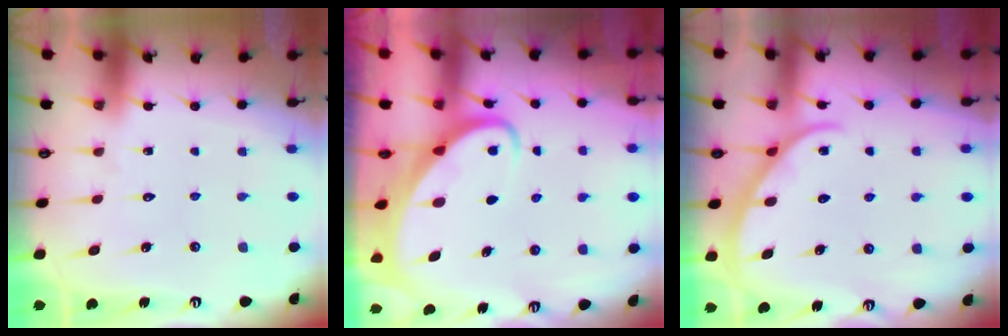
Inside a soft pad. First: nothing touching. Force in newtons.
{"total": 3.5, "press": 3.5, "slide": 0.5}
{"total": 2.7, "press": 2.6, "slide": 0.3}